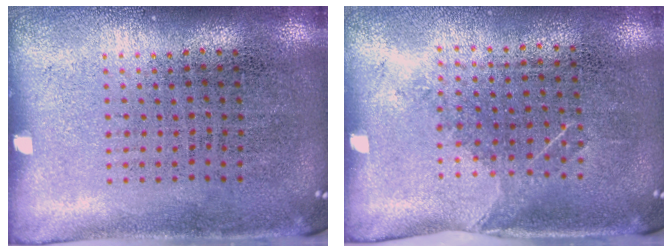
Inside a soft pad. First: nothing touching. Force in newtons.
{"total": 1.2, "press": 1.0, "slide": 0.7}